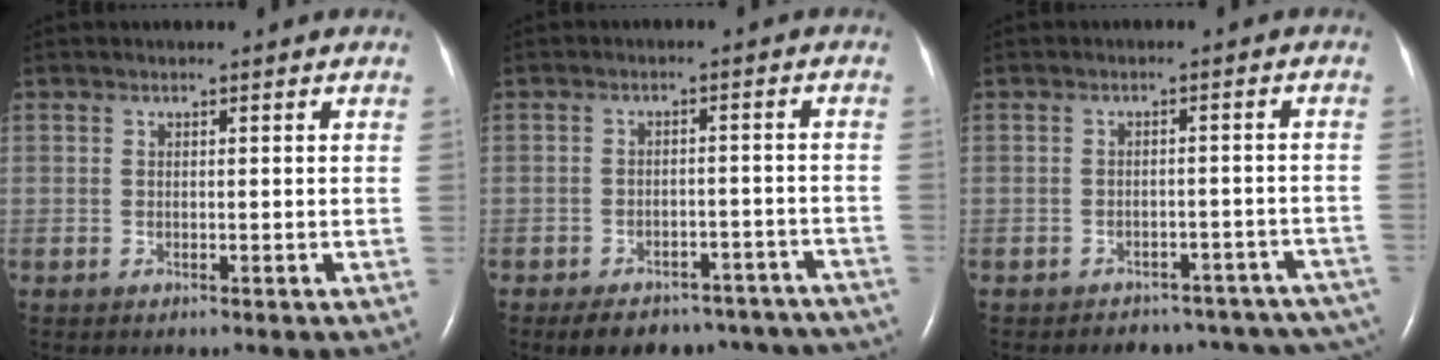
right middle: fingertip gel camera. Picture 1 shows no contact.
{"total": 17.2, "force": [-14.5, 7.3, 5.7], "torque": [-0.077, 0.017, -0.164]}
{"total": 14.5, "force": [-12.4, 6.4, 4.1], "torque": [-0.043, 0.027, -0.126]}